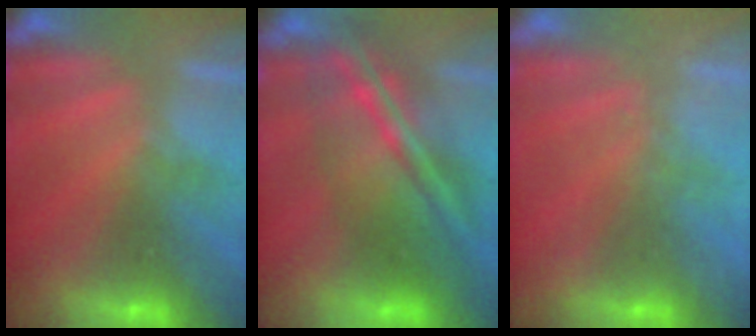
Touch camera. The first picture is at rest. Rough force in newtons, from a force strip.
{"total": 7.7}
{"total": 2.3}